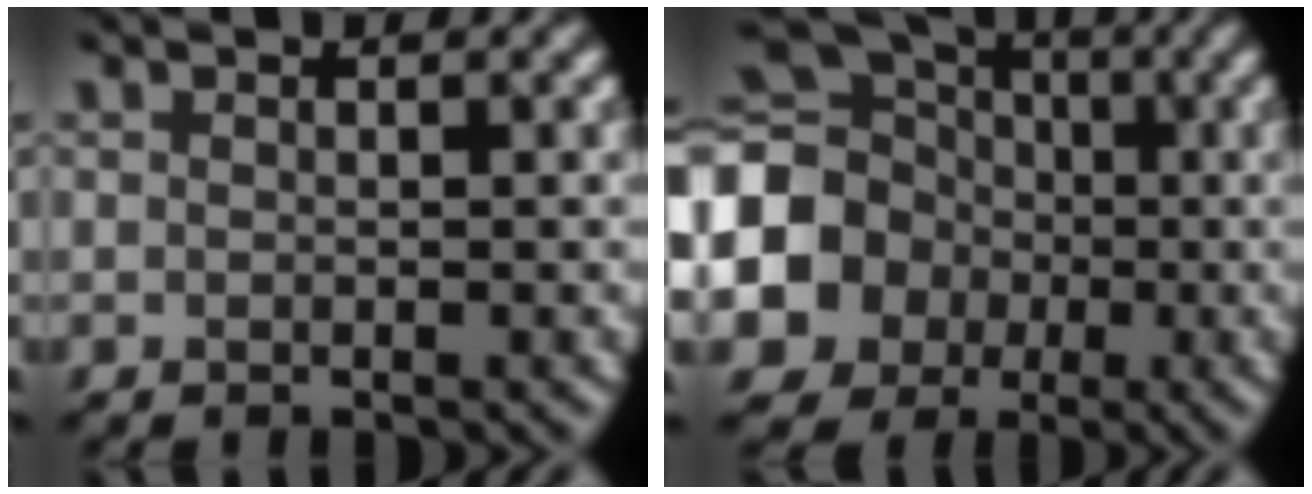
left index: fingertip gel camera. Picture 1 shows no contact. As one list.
[{"total": 16.1, "force": [-1.4, 14.8, 6.1], "torque": [-0.173, -0.002, -0.076]}]